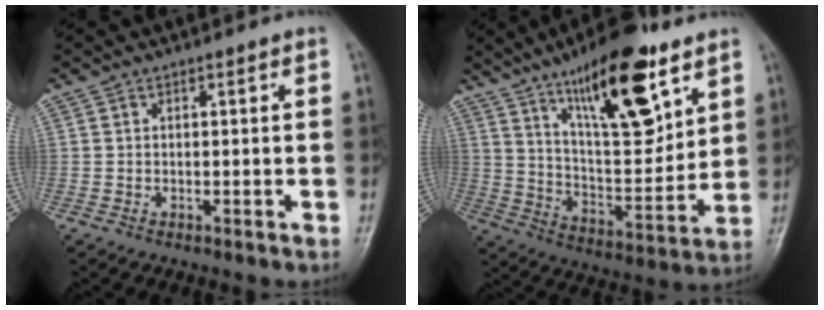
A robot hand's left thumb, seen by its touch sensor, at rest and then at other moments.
{"total": 20.8, "force": [11.9, 6.8, 15.6], "torque": [-0.212, -0.060, 0.206]}